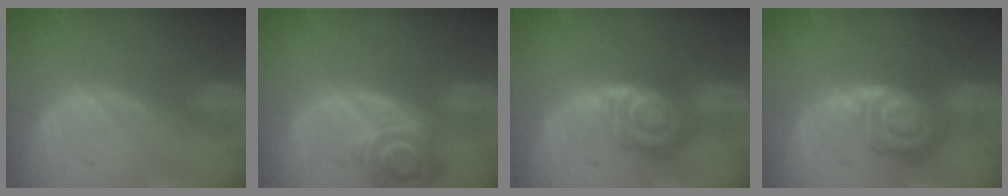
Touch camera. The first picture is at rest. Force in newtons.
{"total": 6.9, "press": 6.4, "slide": 2.7}
{"total": 7.8, "press": 7.0, "slide": 3.4}
{"total": 8.1, "press": 7.1, "slide": 3.8}